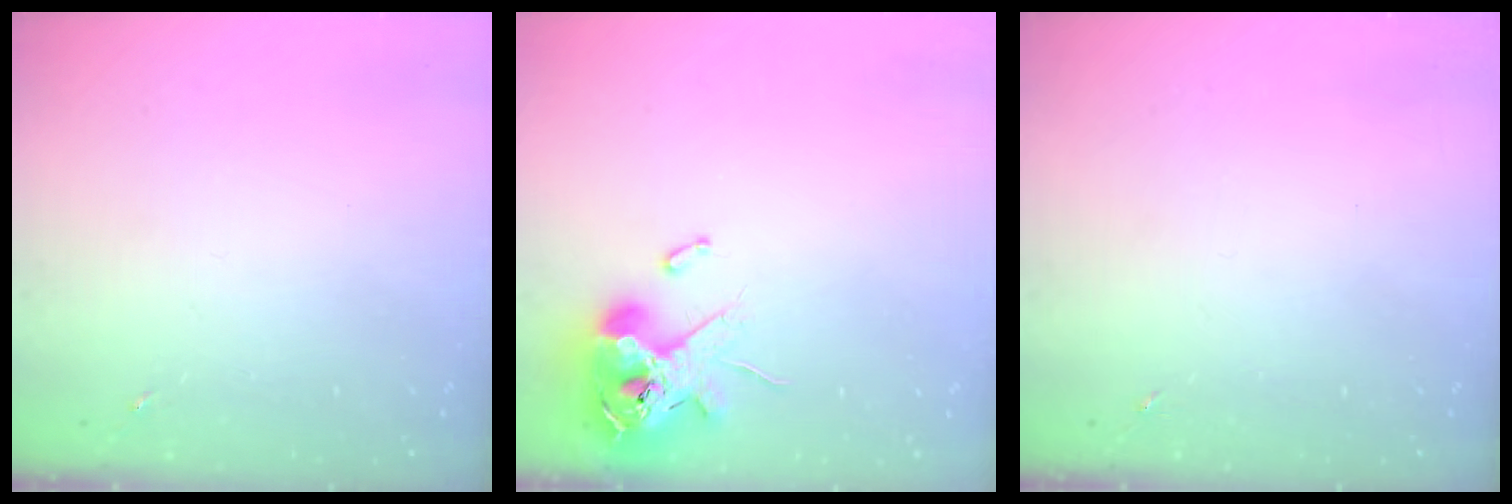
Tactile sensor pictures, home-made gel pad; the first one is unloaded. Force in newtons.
{"total": 12.2, "press": 12.1, "slide": 2.0}
{"total": 0.0}